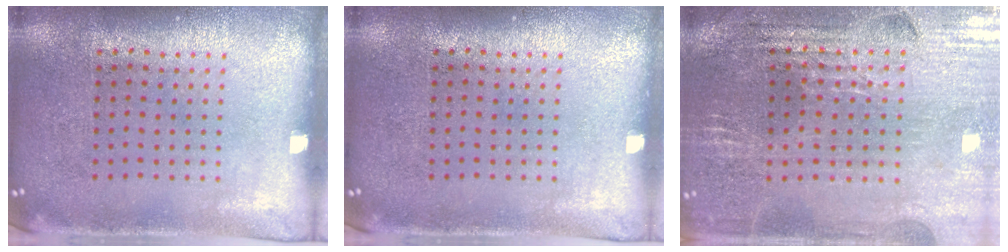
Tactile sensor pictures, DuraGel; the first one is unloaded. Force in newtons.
{"total": 0.0}
{"total": 2.9, "press": 2.8, "slide": 0.5}